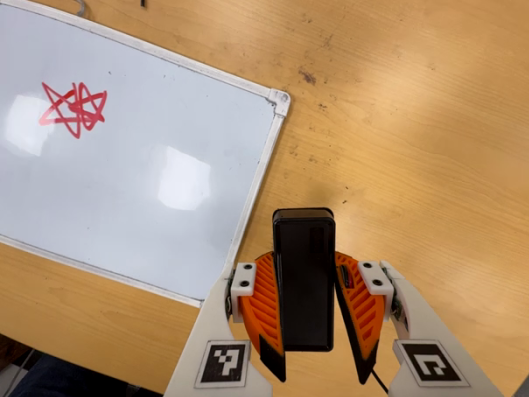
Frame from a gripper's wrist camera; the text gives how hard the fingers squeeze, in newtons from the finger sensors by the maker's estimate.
{"total": 9.0, "left": 7.3, "right": 10.7}